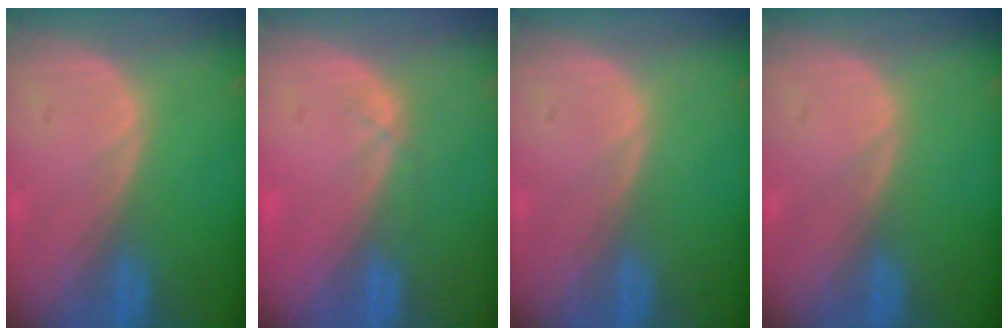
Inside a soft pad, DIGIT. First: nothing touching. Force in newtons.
{"total": 1.4, "press": 1.3, "slide": 0.5}
{"total": 0.0}
{"total": 0.0}